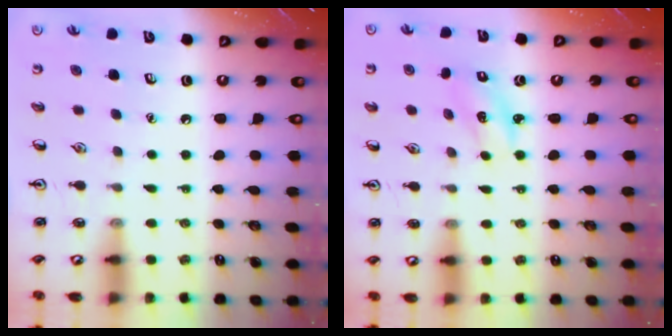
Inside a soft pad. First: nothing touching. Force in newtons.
{"total": 2.1, "press": 2.0, "slide": 0.7}